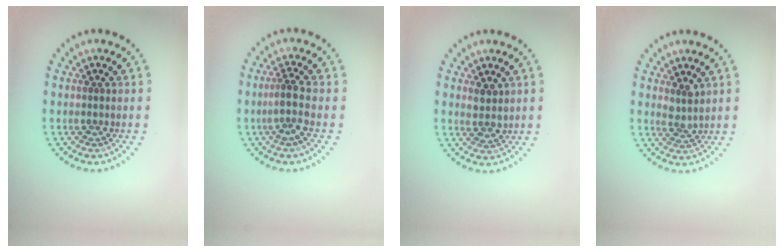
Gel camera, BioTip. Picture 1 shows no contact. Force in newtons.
{"total": 2.3, "press": 1.7, "slide": 1.5}
{"total": 2.0, "press": 1.8, "slide": 0.7}
{"total": 1.7, "press": 1.3, "slide": 1.1}